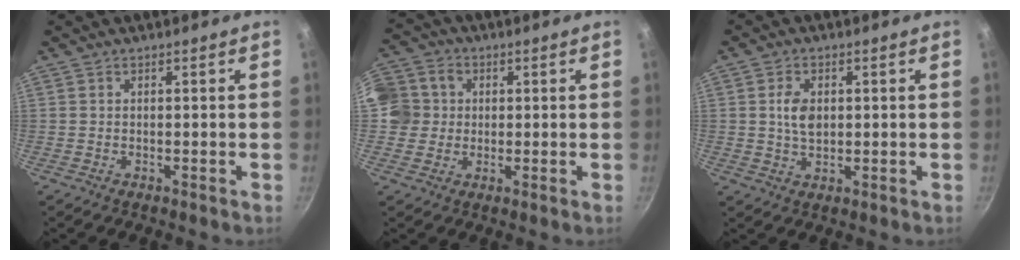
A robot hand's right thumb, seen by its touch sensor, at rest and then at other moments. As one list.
[{"total": 10.9, "force": [1.1, 10.2, 3.8], "torque": [-0.062, 0.018, 0.009]}, {"total": 5.1, "force": [0.8, 3.4, 3.7], "torque": [-0.059, -0.002, 0.014]}]